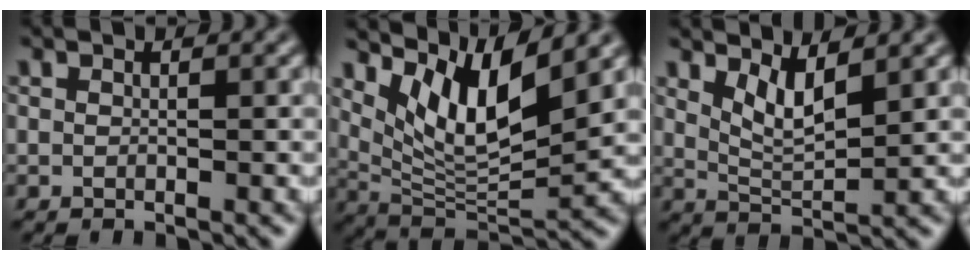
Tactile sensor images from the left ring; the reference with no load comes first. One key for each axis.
{"total": 7.9, "fx": 4.3, "fy": 2.4, "fz": 6.1, "tx": -0.111, "ty": -0.017, "tz": 0.083}
{"total": 3.4, "fx": 1.9, "fy": 0.9, "fz": 2.6, "tx": -0.054, "ty": -0.012, "tz": 0.042}